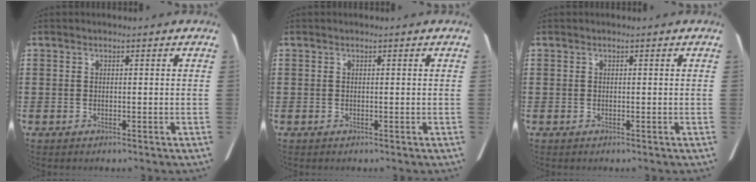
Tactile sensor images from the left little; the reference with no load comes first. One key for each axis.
{"total": 0.0}
{"total": 0.0}